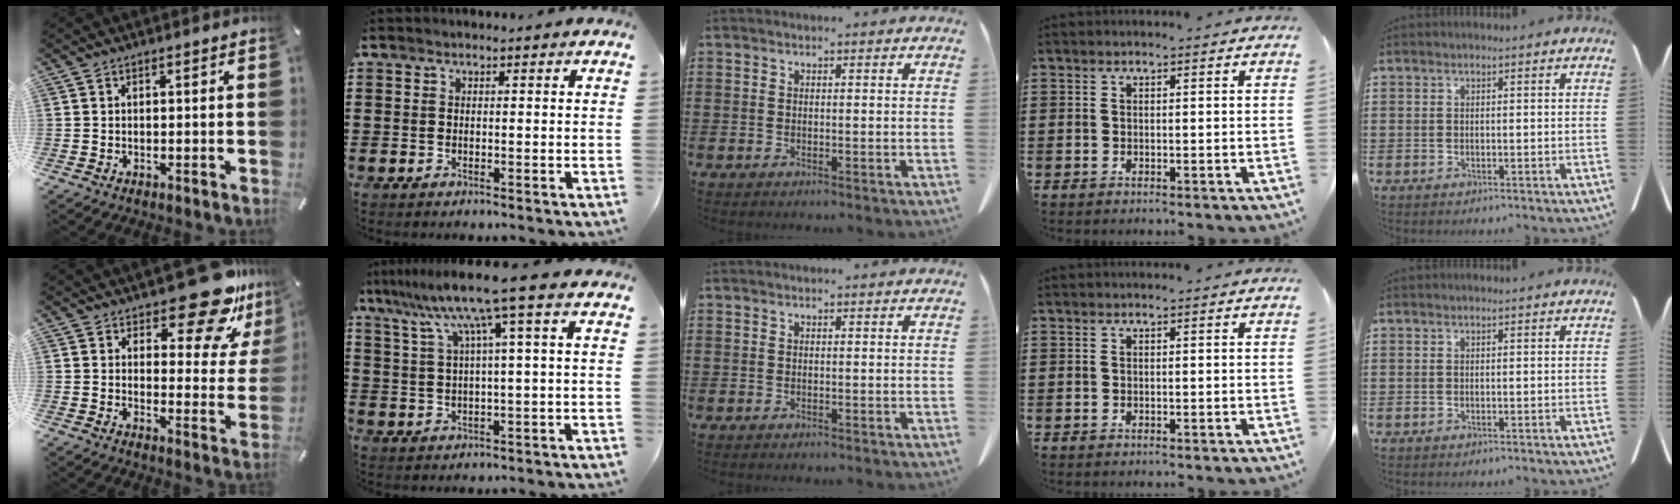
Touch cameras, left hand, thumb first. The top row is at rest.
{"thumb": {"total": 16.1, "force": [12.1, 5.9, 8.9], "torque": [-0.107, -0.092, 0.199]}, "index": {"total": 9.6, "force": [4.8, -0.9, 8.3], "torque": [-0.177, -0.015, 0.076]}}